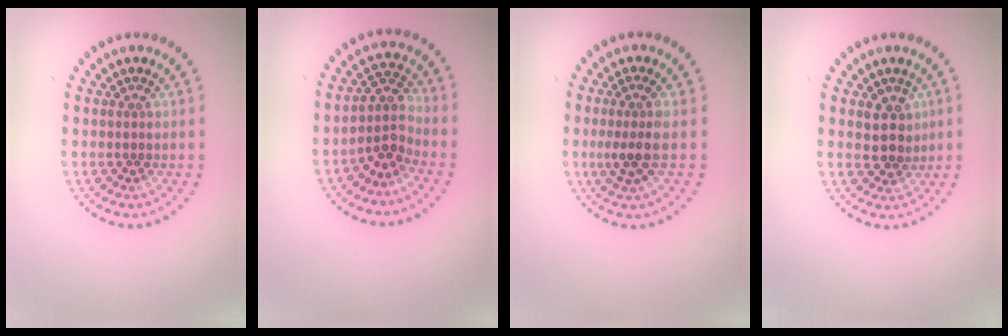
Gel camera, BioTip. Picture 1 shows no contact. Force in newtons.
{"total": 2.7, "press": 2.0, "slide": 1.8}
{"total": 2.6, "press": 2.0, "slide": 1.7}
{"total": 2.6, "press": 2.2, "slide": 1.3}